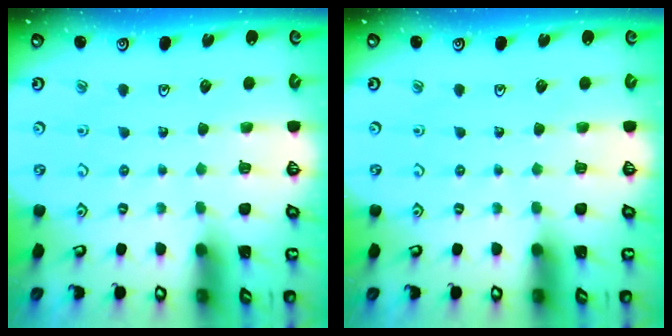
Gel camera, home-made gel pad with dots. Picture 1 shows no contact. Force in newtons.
{"total": 0.0}